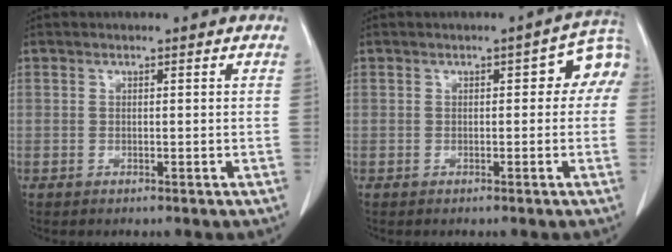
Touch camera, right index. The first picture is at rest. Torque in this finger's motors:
{"motor_torque": [0.46, 0.25, 0.10, 0.01]}